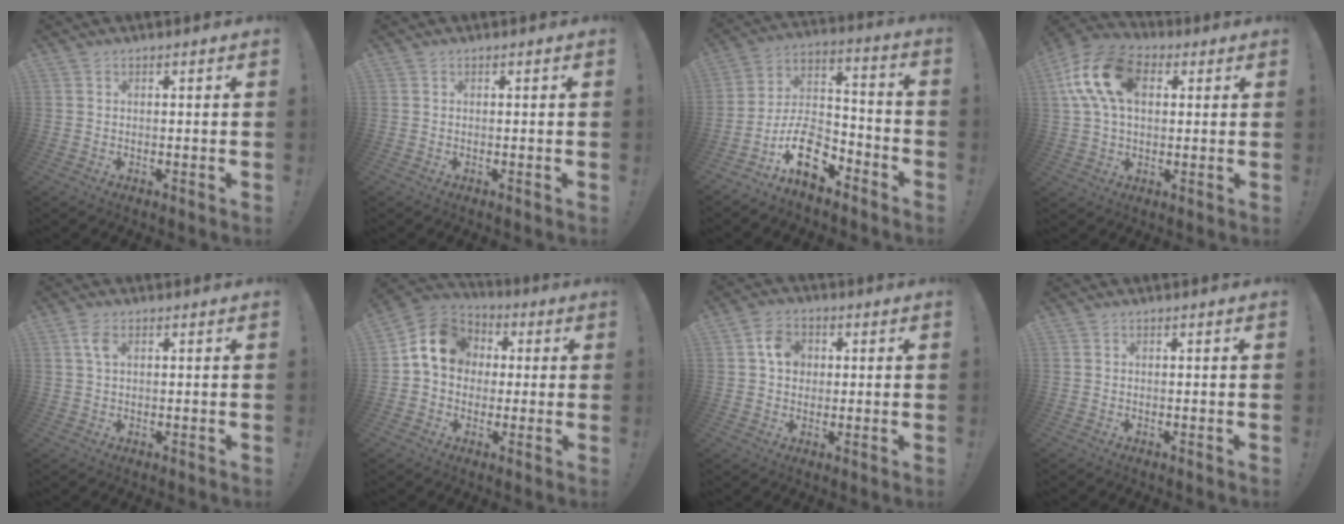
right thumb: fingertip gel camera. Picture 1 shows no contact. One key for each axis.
{"total": 0.0}
{"total": 15.2, "fx": -9.2, "fy": 8.6, "fz": 8.6, "tx": -0.140, "ty": 0.062, "tz": -0.151}
{"total": 18.0, "fx": 5.0, "fy": 11.5, "fz": 12.9, "tx": -0.242, "ty": 0.006, "tz": 0.091}
{"total": 3.5, "fx": 1.3, "fy": 1.8, "fz": 2.7, "tx": -0.051, "ty": 0.003, "tz": 0.022}
{"total": 12.7, "fx": 2.4, "fy": 10.7, "fz": 6.5, "tx": -0.086, "ty": 0.009, "tz": 0.052}
{"total": 7.3, "fx": 1.7, "fy": 6.0, "fz": 3.8, "tx": -0.053, "ty": 0.007, "tz": 0.032}
{"total": 0.0}